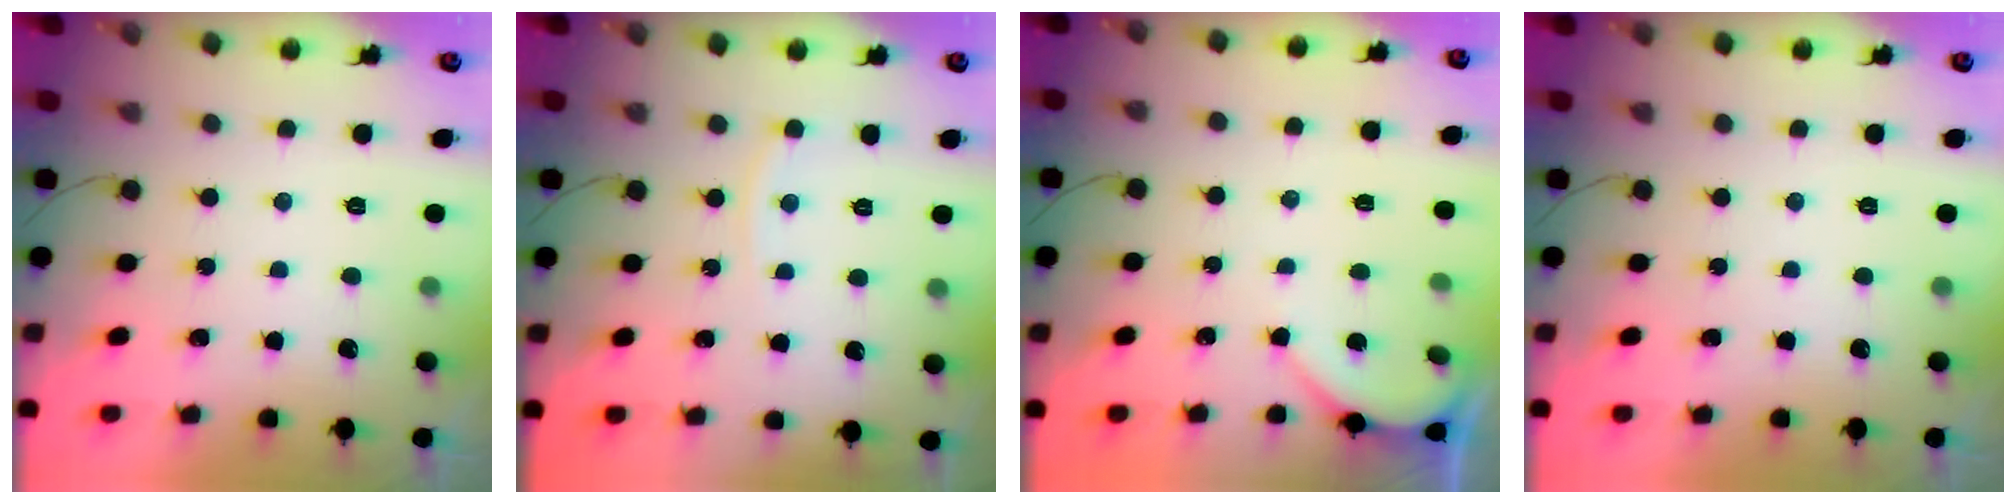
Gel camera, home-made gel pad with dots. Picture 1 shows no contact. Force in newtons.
{"total": 3.4, "press": 3.4, "slide": 0.3}
{"total": 2.2, "press": 2.2, "slide": 0.3}
{"total": 0.0}